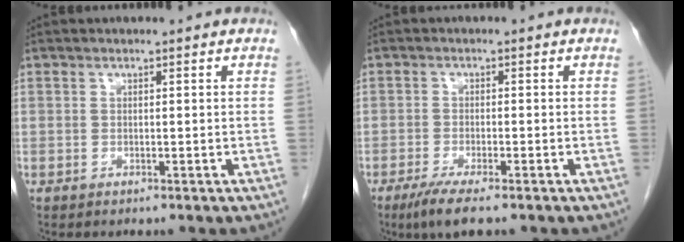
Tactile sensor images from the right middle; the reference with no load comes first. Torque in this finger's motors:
{"motor_torque": [0.61, -0.46, 0.03, 0.05]}